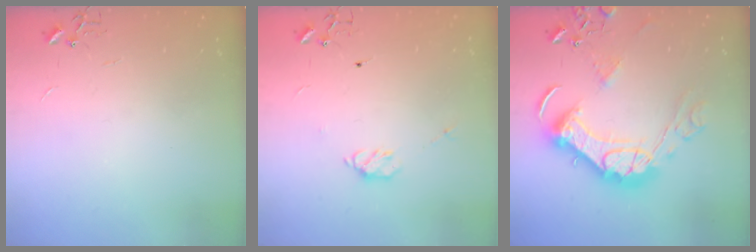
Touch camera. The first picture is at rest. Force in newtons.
{"total": 6.1, "press": 6.0, "slide": 1.0}
{"total": 20.6, "press": 20.4, "slide": 2.4}